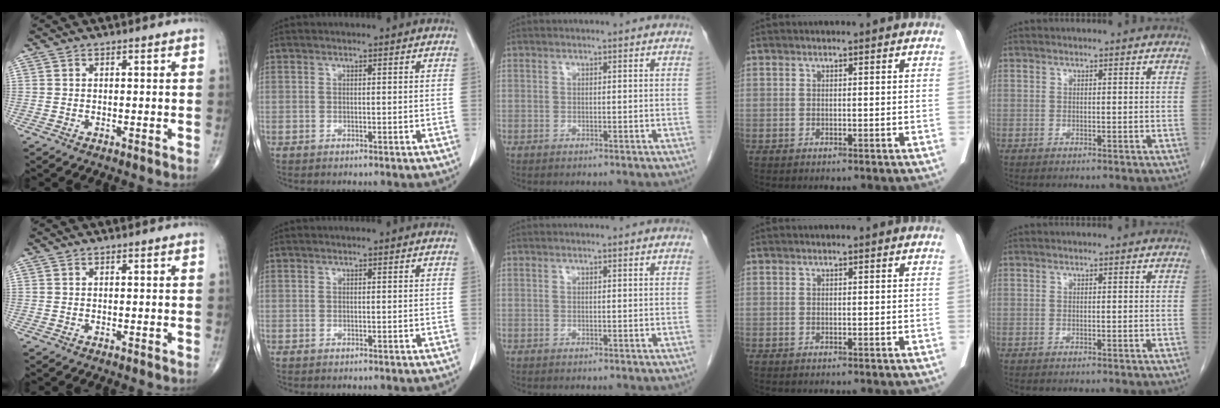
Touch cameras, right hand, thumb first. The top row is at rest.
{}